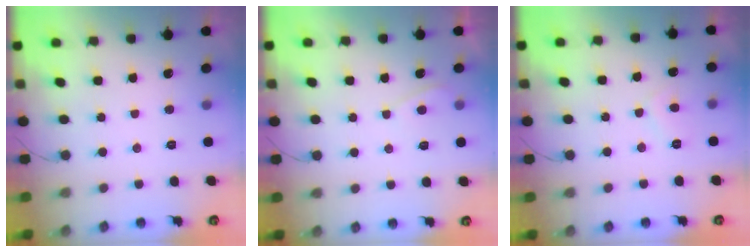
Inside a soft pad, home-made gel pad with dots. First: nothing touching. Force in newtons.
{"total": 2.8, "press": 2.7, "slide": 0.3}
{"total": 2.5, "press": 2.4, "slide": 0.8}